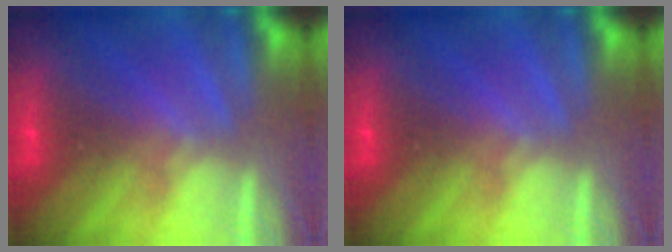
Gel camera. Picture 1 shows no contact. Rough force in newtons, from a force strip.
{"total": 0.0}